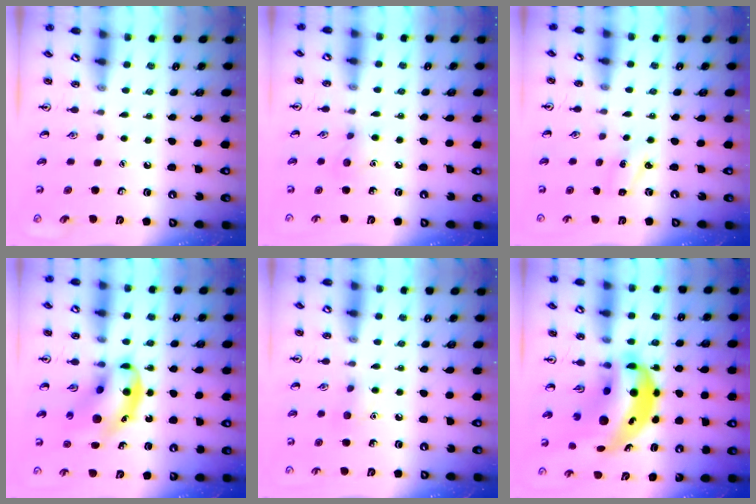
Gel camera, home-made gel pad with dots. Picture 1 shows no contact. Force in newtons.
{"total": 7.8, "press": 7.5, "slide": 1.9}
{"total": 2.2, "press": 2.1, "slide": 0.8}
{"total": 12.6, "press": 12.1, "slide": 3.3}
{"total": 7.0, "press": 6.8, "slide": 1.6}
{"total": 13.4, "press": 12.9, "slide": 3.9}